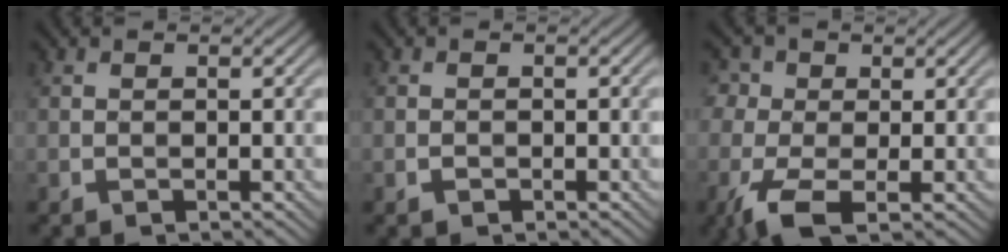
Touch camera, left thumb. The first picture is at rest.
{"total": 0.9, "force": [-0.5, 0.5, 0.5], "torque": [-0.008, -0.001, -0.009]}
{"total": 6.0, "force": [-2.2, 3.7, 4.2], "torque": [-0.102, -0.006, -0.056]}